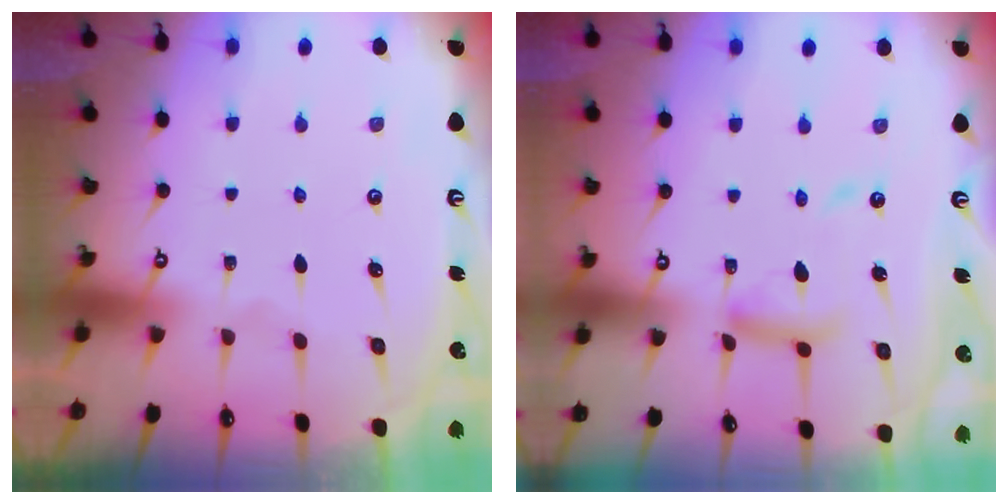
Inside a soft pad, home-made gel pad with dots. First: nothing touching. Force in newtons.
{"total": 12.1, "press": 12.1, "slide": 1.1}